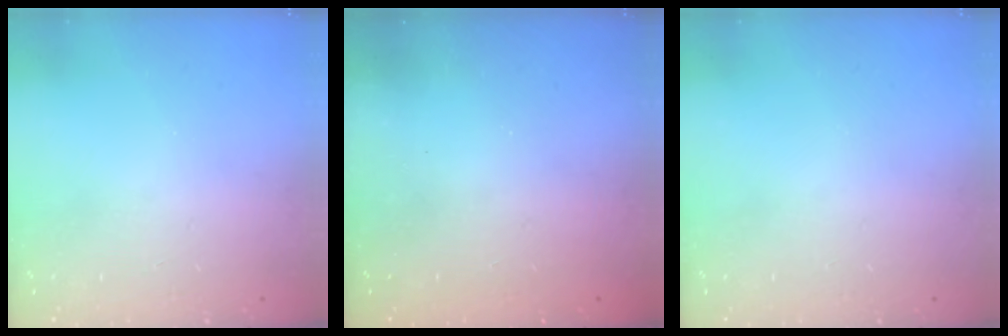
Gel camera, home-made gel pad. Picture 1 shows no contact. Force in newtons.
{"total": 2.6, "press": 2.4, "slide": 0.8}
{"total": 0.0}